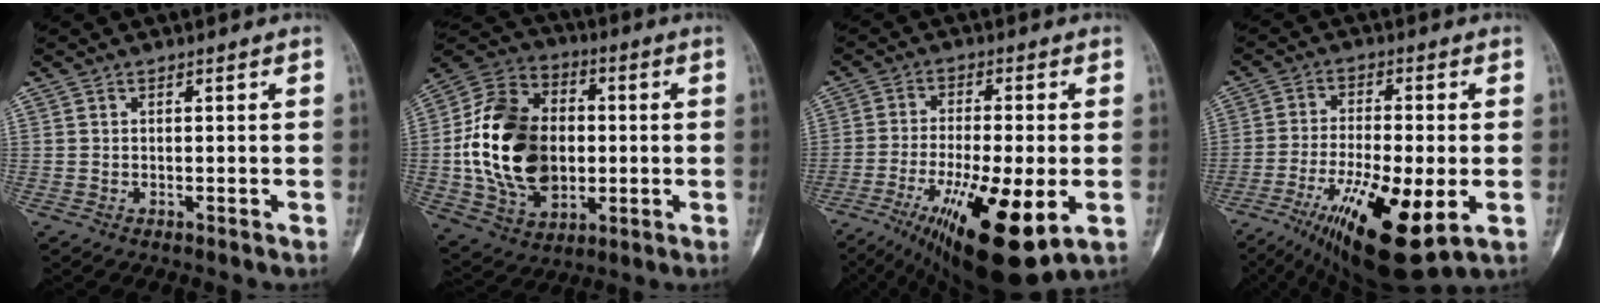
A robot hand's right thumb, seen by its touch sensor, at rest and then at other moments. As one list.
[{"total": 22.2, "force": [-0.5, 15.7, 15.6], "torque": [-0.270, 0.010, -0.003]}, {"total": 19.7, "force": [-7.1, 5.5, 17.5], "torque": [-0.287, -0.020, -0.104]}, {"total": 18.7, "force": [-6.7, 5.6, 16.5], "torque": [-0.288, -0.015, -0.101]}]